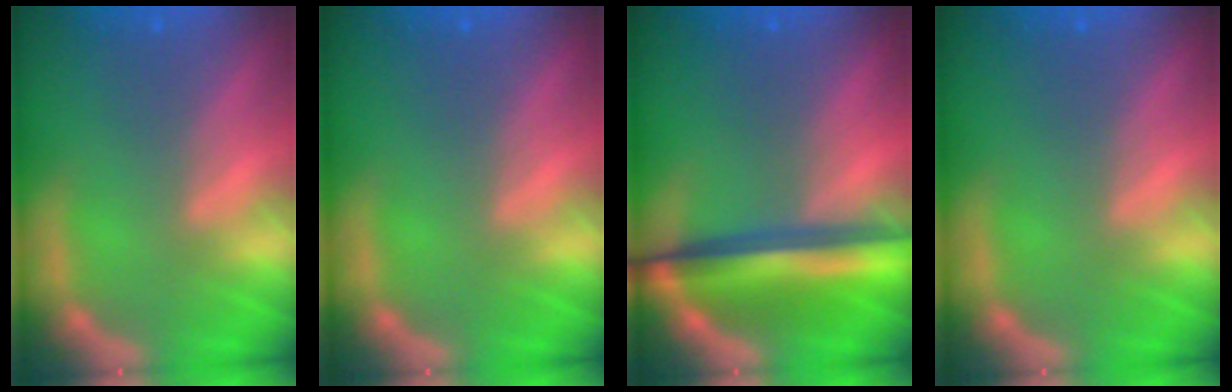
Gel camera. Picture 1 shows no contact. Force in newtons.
{"total": 0.0}
{"total": 8.1}
{"total": 0.0}